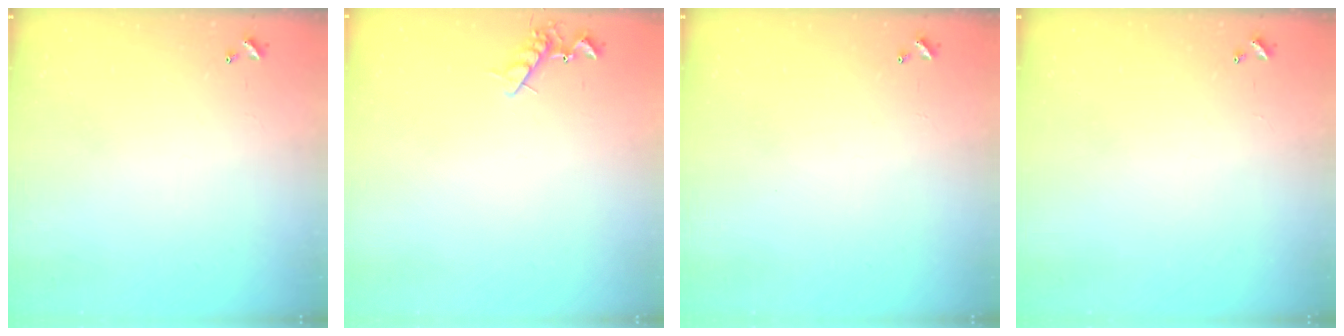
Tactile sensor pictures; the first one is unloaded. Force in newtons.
{"total": 7.4, "press": 7.3, "slide": 1.0}
{"total": 0.0}
{"total": 0.0}